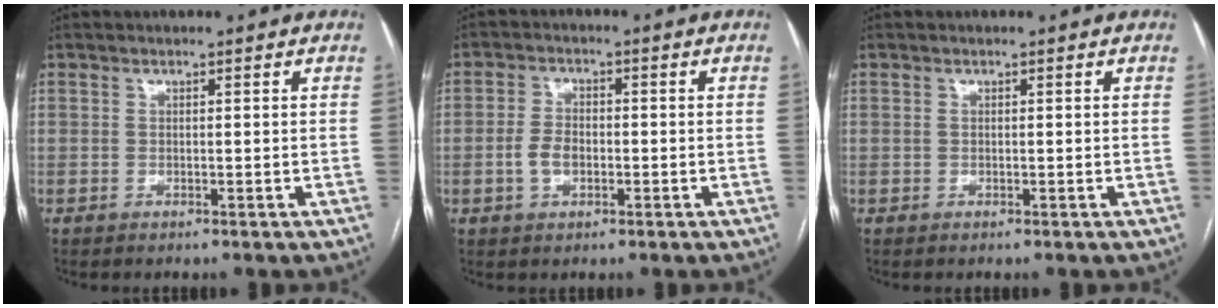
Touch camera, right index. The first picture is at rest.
{"total": 4.1, "force": [-1.1, 2.5, 3.0], "torque": [-0.066, 0.007, -0.018]}
{"total": 0.0}